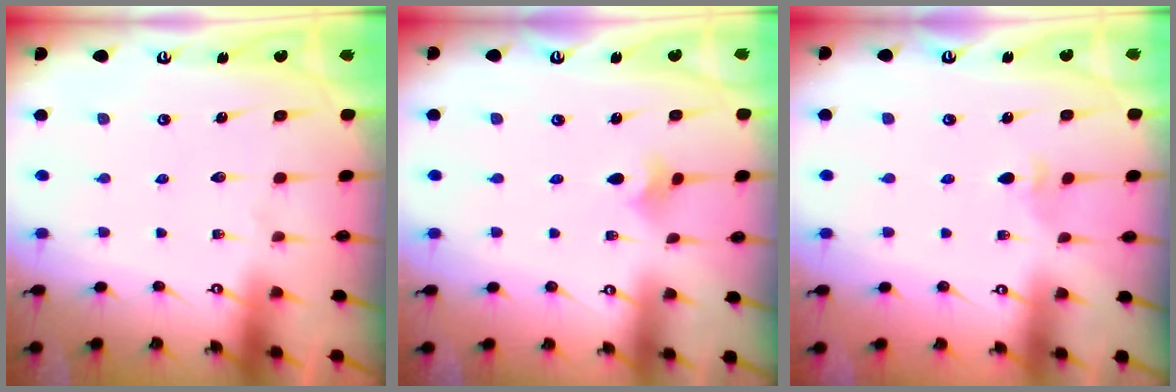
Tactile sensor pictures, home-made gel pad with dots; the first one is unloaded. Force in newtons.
{"total": 1.8, "press": 1.7, "slide": 0.5}
{"total": 2.3, "press": 2.2, "slide": 0.8}